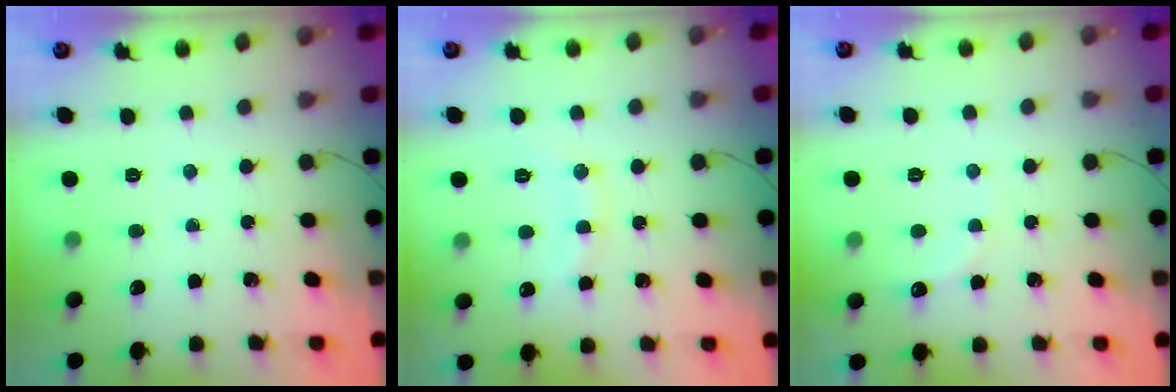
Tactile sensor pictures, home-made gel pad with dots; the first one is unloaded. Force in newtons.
{"total": 9.7, "press": 9.6, "slide": 1.1}
{"total": 5.7, "press": 5.6, "slide": 1.1}